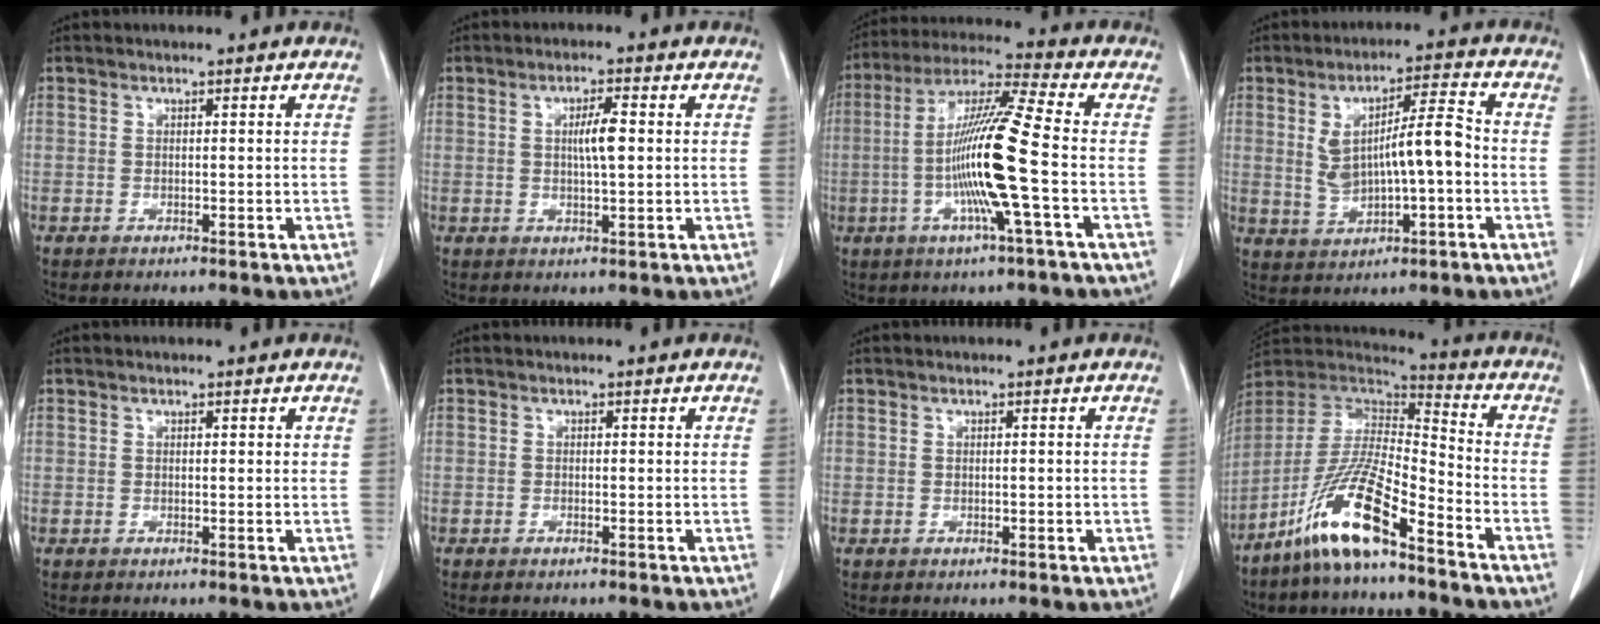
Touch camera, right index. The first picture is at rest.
{"total": 3.9, "force": [0.4, 0.5, 3.9], "torque": [-0.068, 0.000, 0.007]}
{"total": 14.4, "force": [-2.6, -0.9, 14.1], "torque": [-0.271, -0.002, -0.061]}
{"total": 9.3, "force": [-0.1, 2.1, 9.1], "torque": [-0.163, 0.016, 0.005]}
{"total": 0.5, "force": [0.3, 0.2, 0.4], "torque": [-0.005, 0.000, 0.003]}
{"total": 0.6, "force": [-0.5, 0.1, 0.3], "torque": [-0.010, -0.002, -0.007]}
{"total": 0.6, "force": [-0.1, 0.4, 0.5], "torque": [-0.009, 0.003, 0.001]}
{"total": 14.2, "force": [-9.5, 1.2, 10.5], "torque": [-0.213, -0.009, -0.181]}